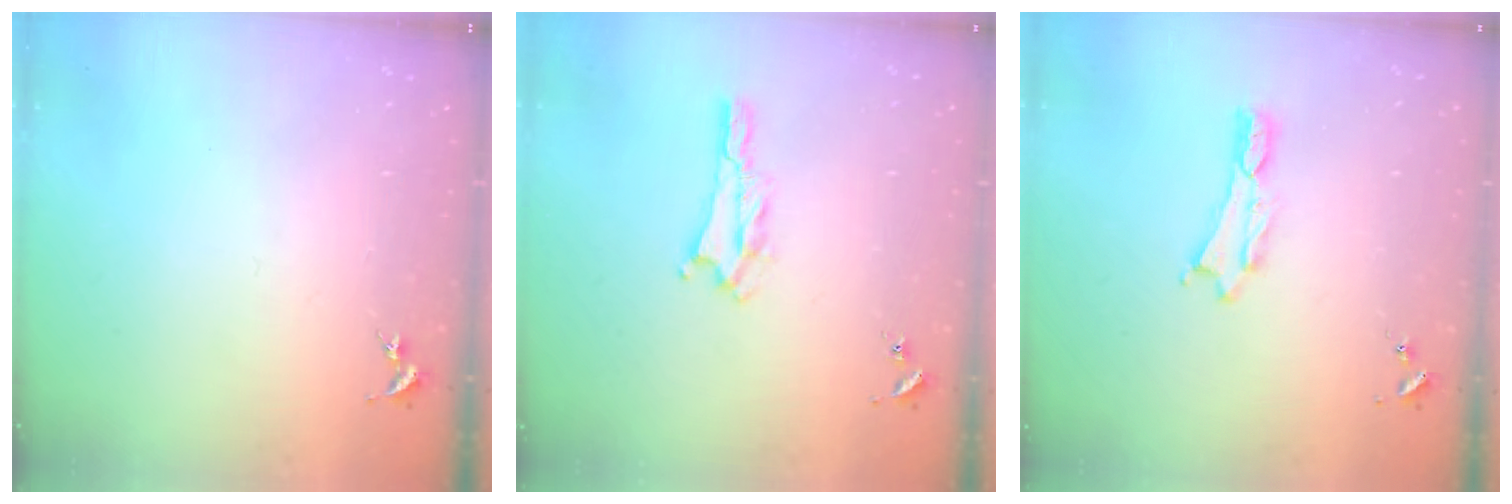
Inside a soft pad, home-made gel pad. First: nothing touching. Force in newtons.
{"total": 2.1, "press": 2.1, "slide": 0.3}
{"total": 0.0}